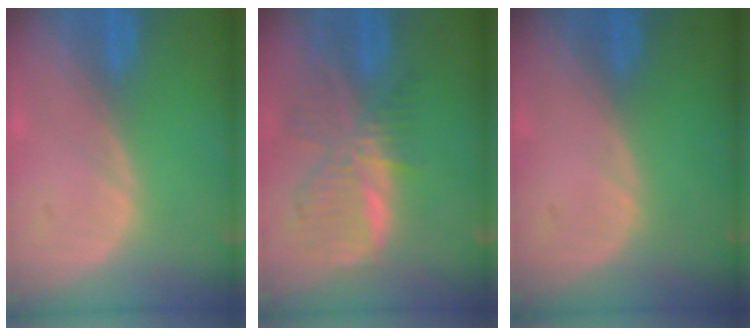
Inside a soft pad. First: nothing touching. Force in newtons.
{"total": 8.7, "press": 7.5, "slide": 4.3}
{"total": 0.0}